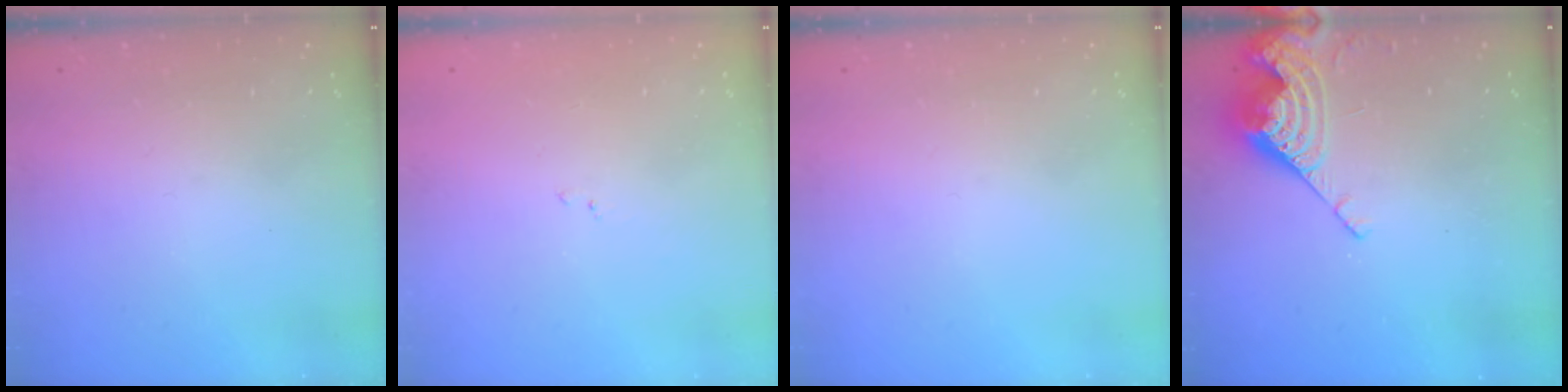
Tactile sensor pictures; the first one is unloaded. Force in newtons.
{"total": 7.0, "press": 7.0, "slide": 0.8}
{"total": 0.0}
{"total": 8.5, "press": 8.4, "slide": 0.8}